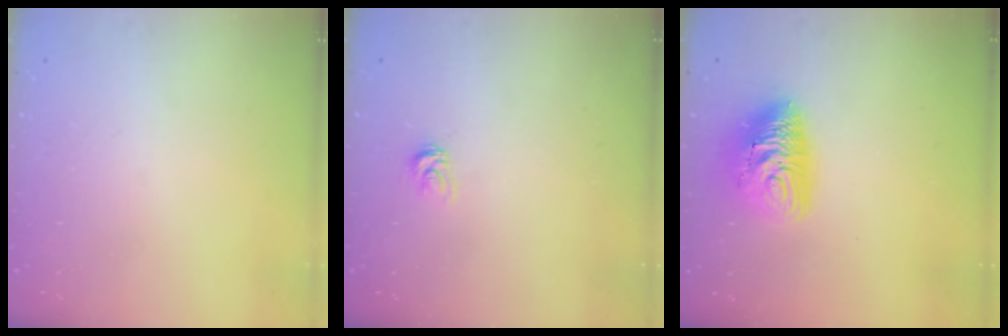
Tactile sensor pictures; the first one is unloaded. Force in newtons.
{"total": 3.6, "press": 3.6, "slide": 0.1}
{"total": 11.9, "press": 11.9, "slide": 0.9}